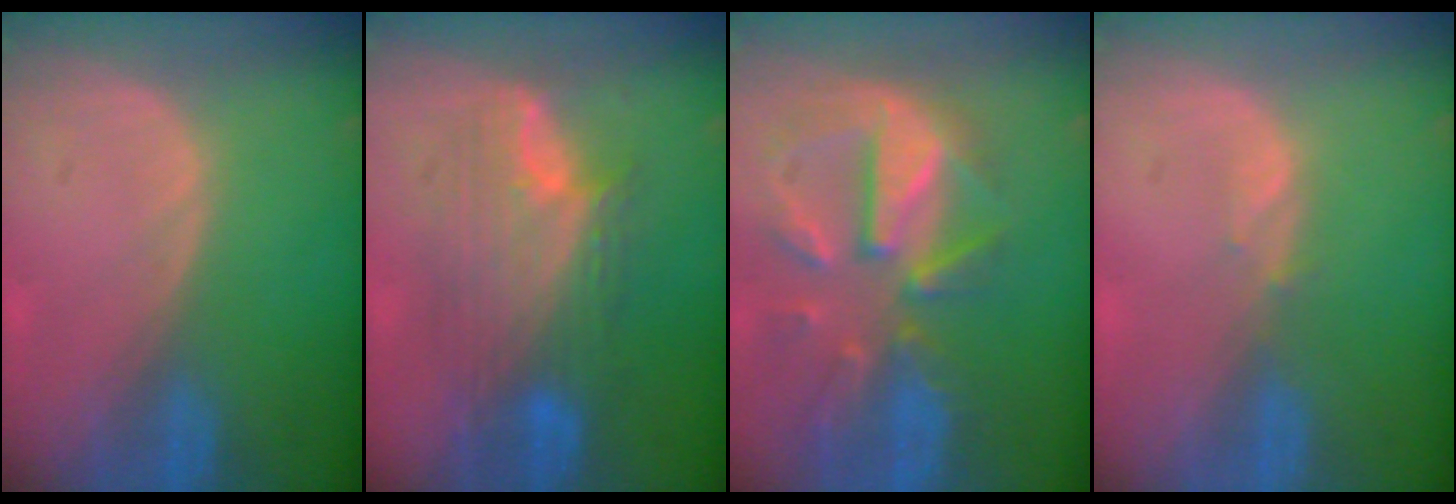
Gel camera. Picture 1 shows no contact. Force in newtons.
{"total": 8.7, "press": 8.7, "slide": 0.3}
{"total": 11.7, "press": 10.2, "slide": 5.7}
{"total": 0.8, "press": 0.8, "slide": 0.3}